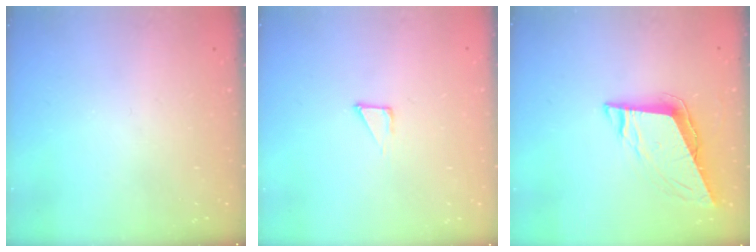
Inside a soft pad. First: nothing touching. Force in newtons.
{"total": 2.3, "press": 2.3, "slide": 0.1}
{"total": 9.0, "press": 8.7, "slide": 2.5}